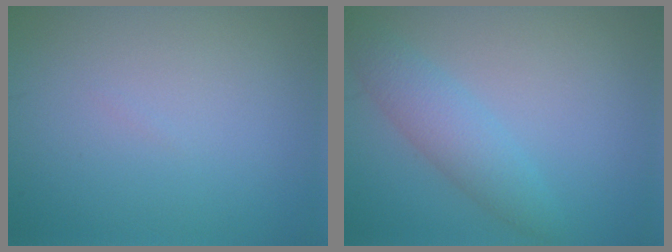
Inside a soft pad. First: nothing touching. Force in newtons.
{"total": 2.4, "press": 2.4, "slide": 0.2}